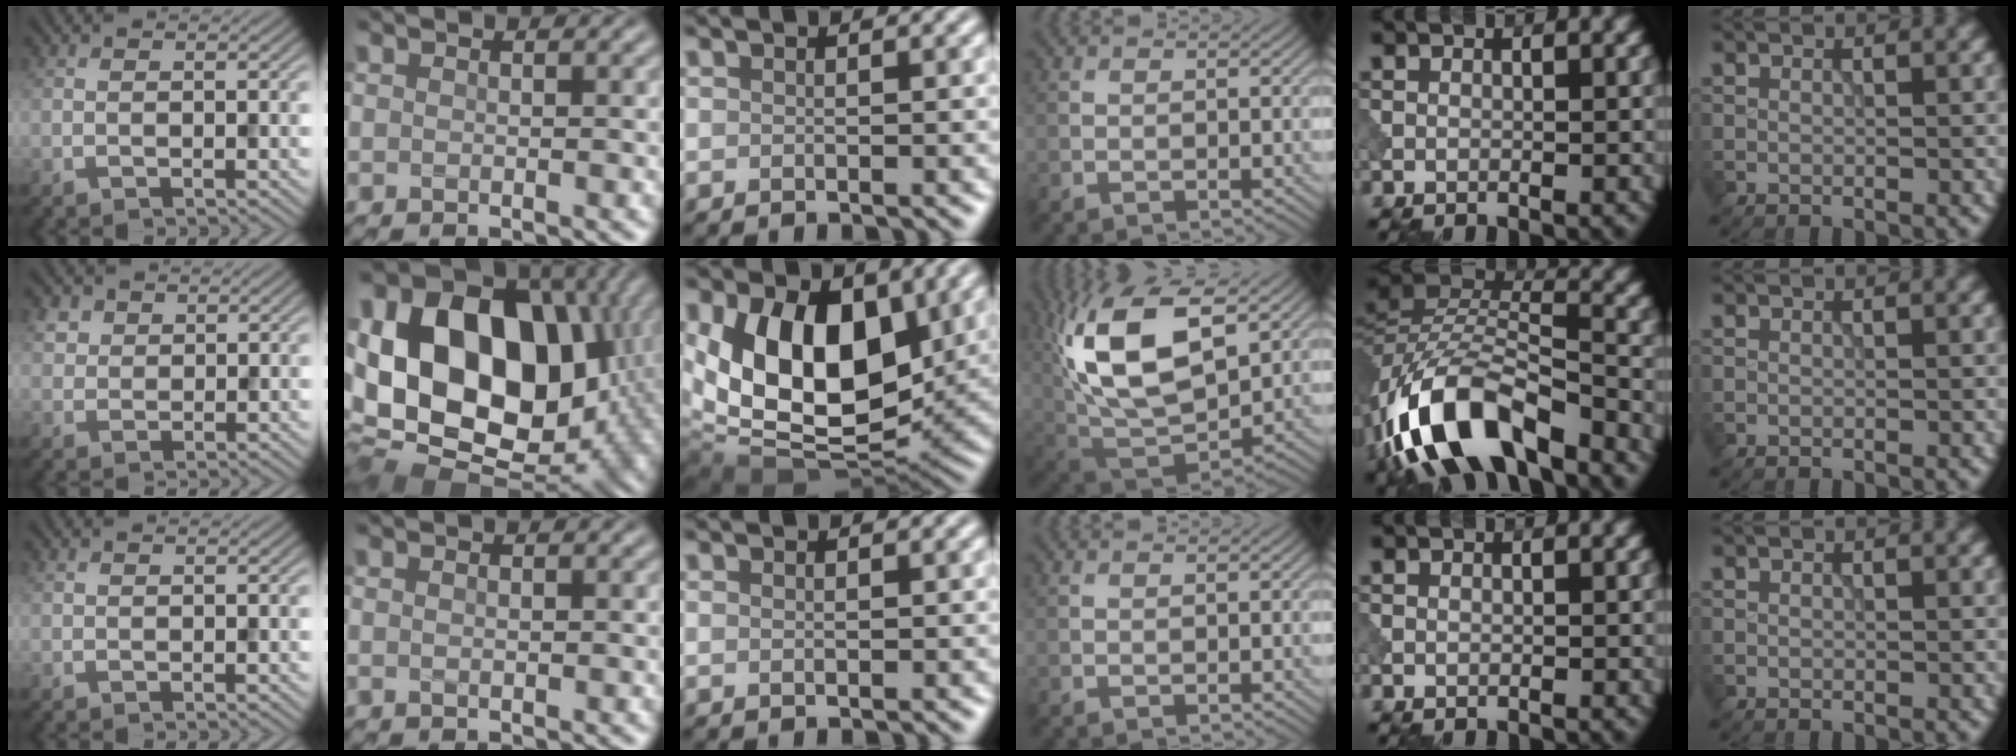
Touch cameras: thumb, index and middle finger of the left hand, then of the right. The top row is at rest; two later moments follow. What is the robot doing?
{"motion": "insert", "object": "peg toy"}